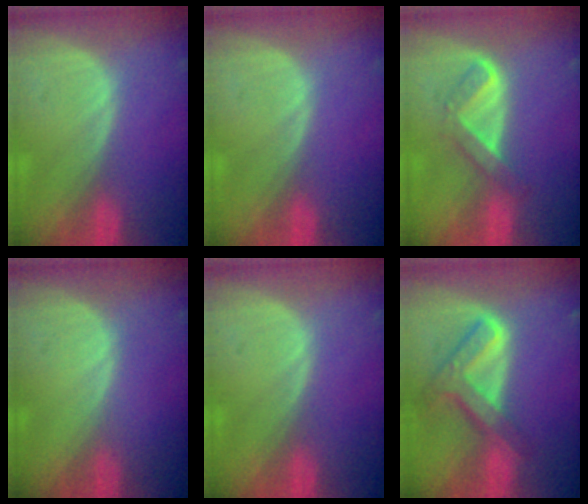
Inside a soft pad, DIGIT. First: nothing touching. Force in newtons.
{"total": 0.0}
{"total": 5.4, "press": 4.5, "slide": 3.1}
{"total": 0.0}
{"total": 0.0}
{"total": 8.0, "press": 6.8, "slide": 4.3}